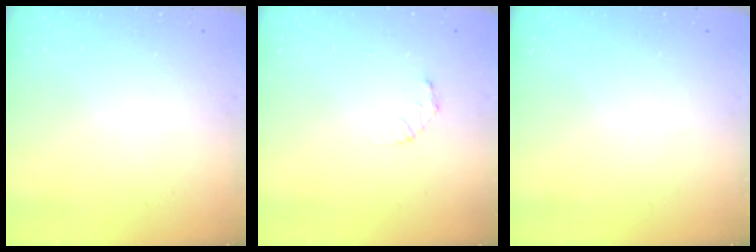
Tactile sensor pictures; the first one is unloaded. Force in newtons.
{"total": 2.1, "press": 2.1, "slide": 0.2}
{"total": 0.0}